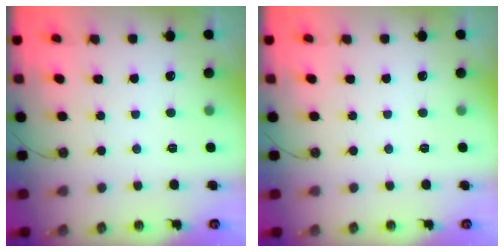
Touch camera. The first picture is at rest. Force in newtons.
{"total": 0.0}